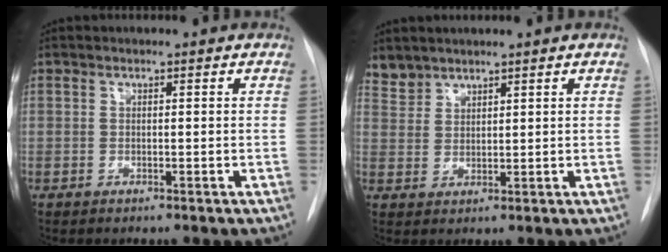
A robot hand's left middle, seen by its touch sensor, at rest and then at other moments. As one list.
[{"total": 3.3, "force": [3.1, 1.1, -0.3], "torque": [0.007, 0.010, 0.065]}]